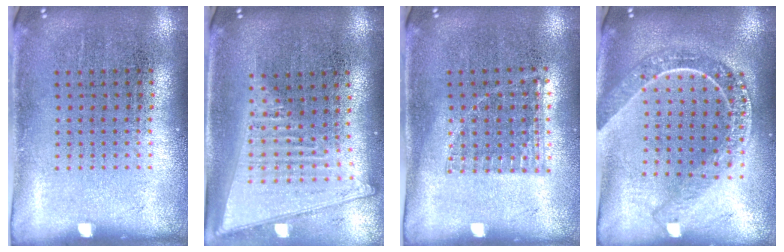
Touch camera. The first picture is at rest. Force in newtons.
{"total": 2.0, "press": 1.7, "slide": 1.0}
{"total": 0.8, "press": 0.7, "slide": 0.2}
{"total": 2.2, "press": 1.9, "slide": 1.2}